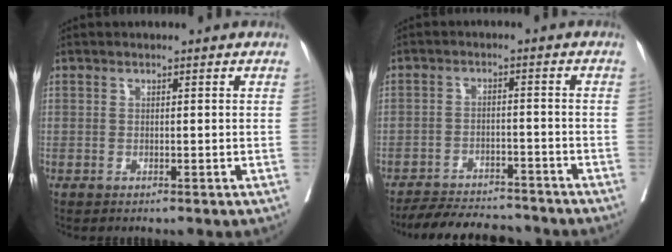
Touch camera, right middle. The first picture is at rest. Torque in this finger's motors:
{"motor_torque": [0.33, -0.59, 0.01, 0.00]}